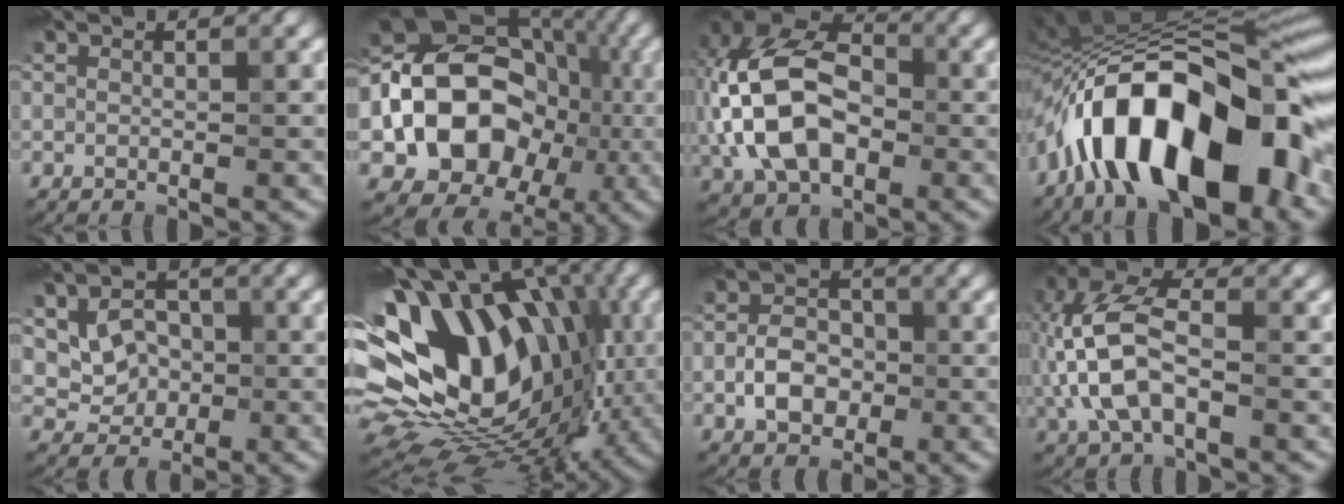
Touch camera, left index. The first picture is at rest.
{"total": 13.6, "force": [-2.2, 10.6, 8.2], "torque": [-0.133, 0.007, -0.050]}
{"total": 12.3, "force": [-0.7, 8.1, 9.2], "torque": [-0.208, 0.011, -0.023]}
{"total": 15.7, "force": [-6.6, 6.1, 12.9], "torque": [-0.179, 0.027, -0.109]}
{"total": 3.8, "force": [0.2, 2.9, 2.4], "torque": [-0.044, 0.002, 0.009]}
{"total": 17.6, "force": [2.7, 11.9, 12.6], "torque": [-0.235, 0.020, 0.053]}
{"total": 3.8, "force": [-1.2, 2.6, 2.5], "torque": [-0.041, 0.010, -0.023]}
{"total": 8.5, "force": [-0.3, 4.6, 7.1], "torque": [-0.168, 0.022, -0.015]}